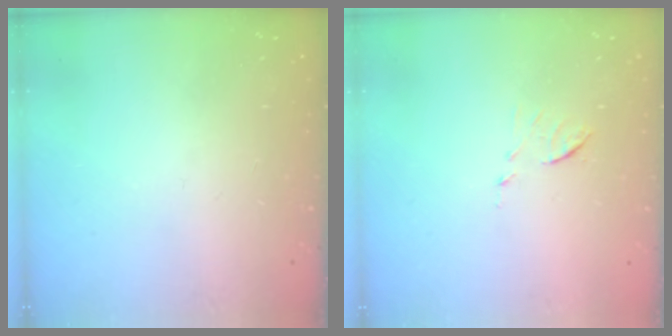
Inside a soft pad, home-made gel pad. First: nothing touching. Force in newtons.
{"total": 6.2, "press": 6.2, "slide": 0.2}